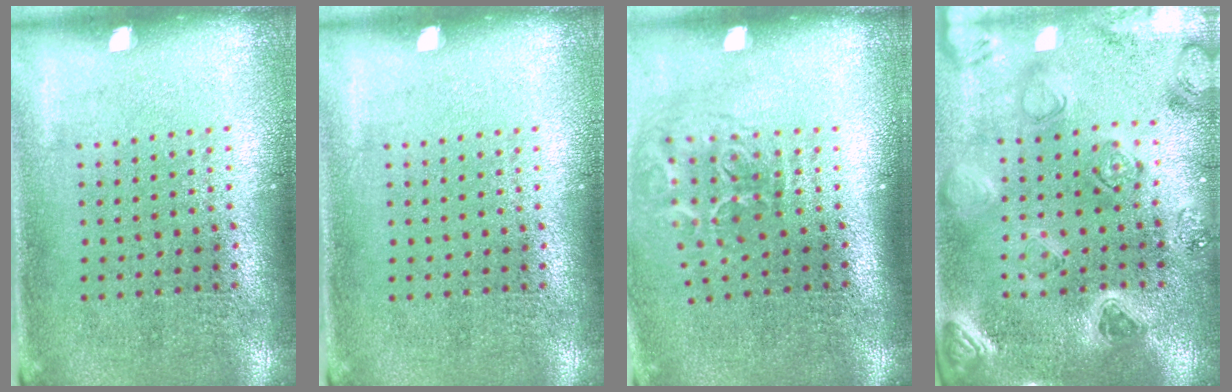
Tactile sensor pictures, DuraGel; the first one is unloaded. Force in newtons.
{"total": 0.0}
{"total": 2.1, "press": 1.3, "slide": 1.6}
{"total": 2.2, "press": 2.2, "slide": 0.4}